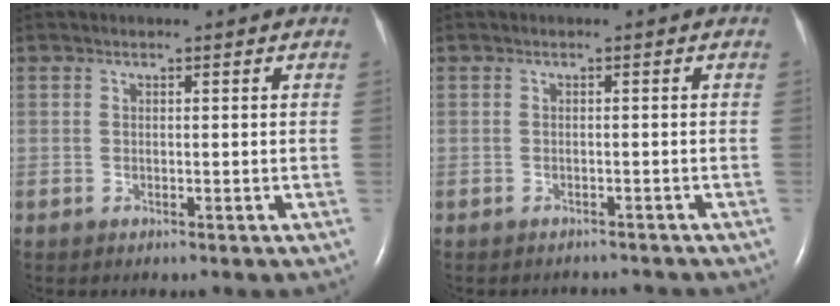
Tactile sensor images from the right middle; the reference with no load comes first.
{"total": 2.7, "force": [-2.6, 0.6, 0.0], "torque": [0.002, -0.004, -0.032]}